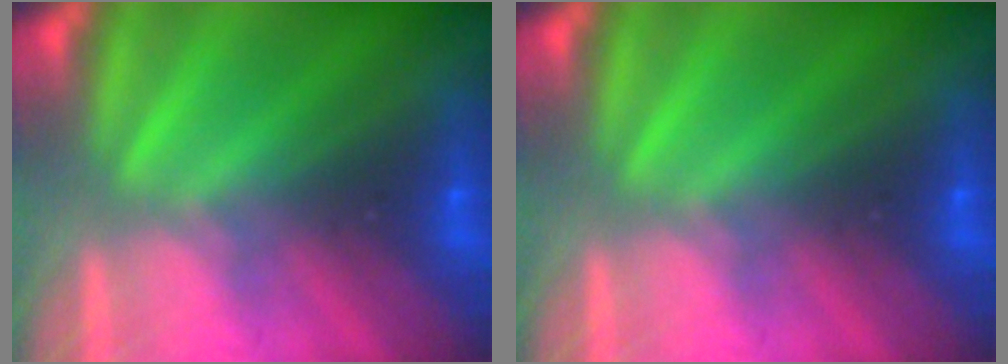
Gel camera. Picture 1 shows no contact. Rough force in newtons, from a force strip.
{"total": 0.0}